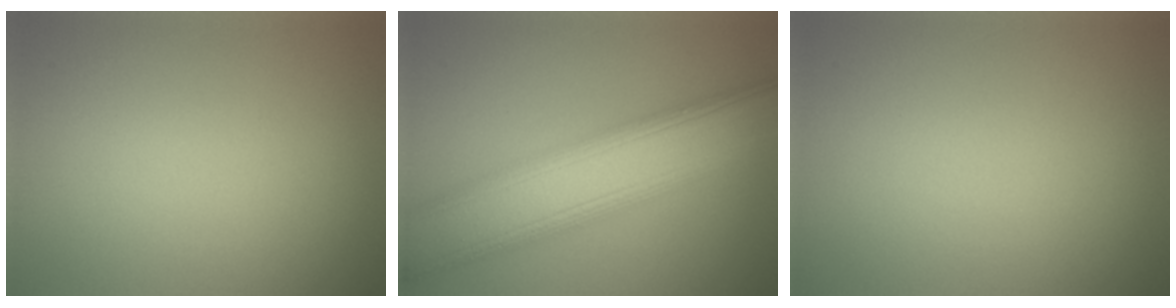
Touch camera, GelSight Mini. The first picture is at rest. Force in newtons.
{"total": 10.0, "press": 10.0, "slide": 0.2}
{"total": 0.0}